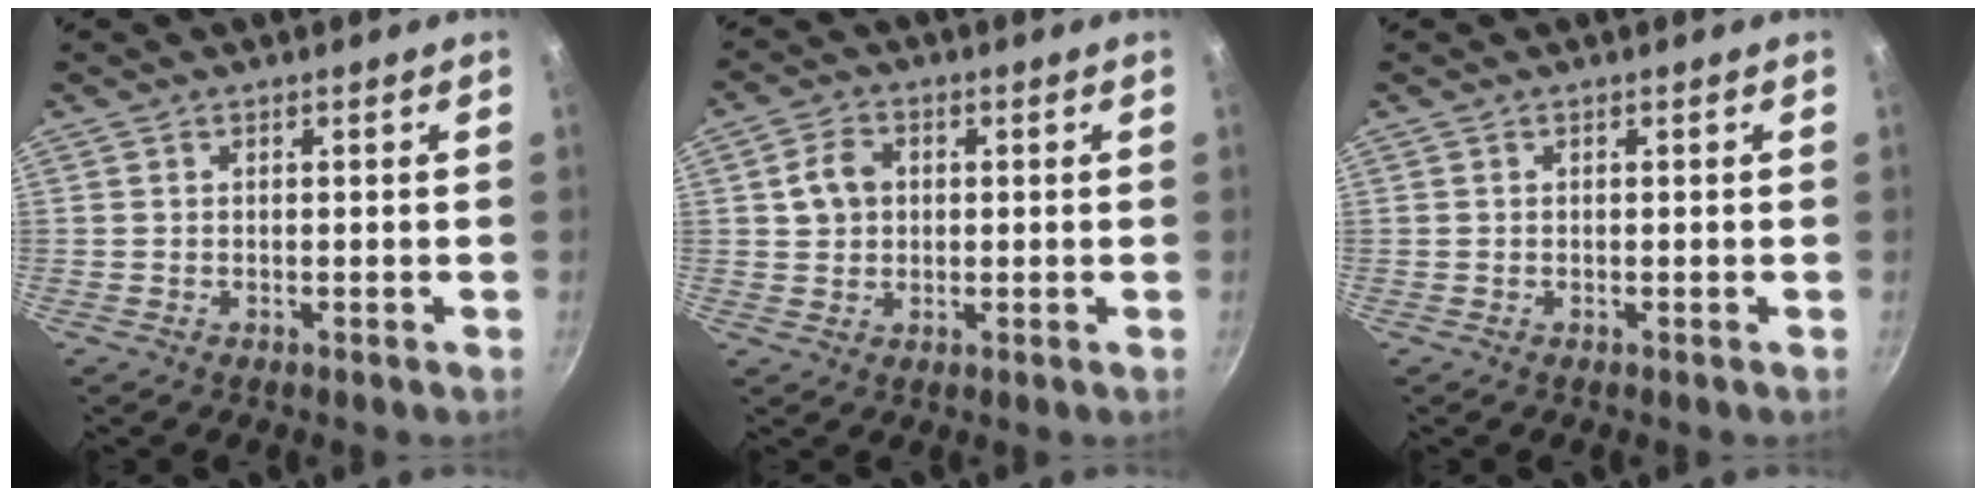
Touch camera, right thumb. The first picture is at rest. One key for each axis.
{"total": 5.4, "fx": 0.9, "fy": 4.4, "fz": 3.0, "tx": -0.039, "ty": 0.012, "tz": 0.011}
{"total": 0.0}